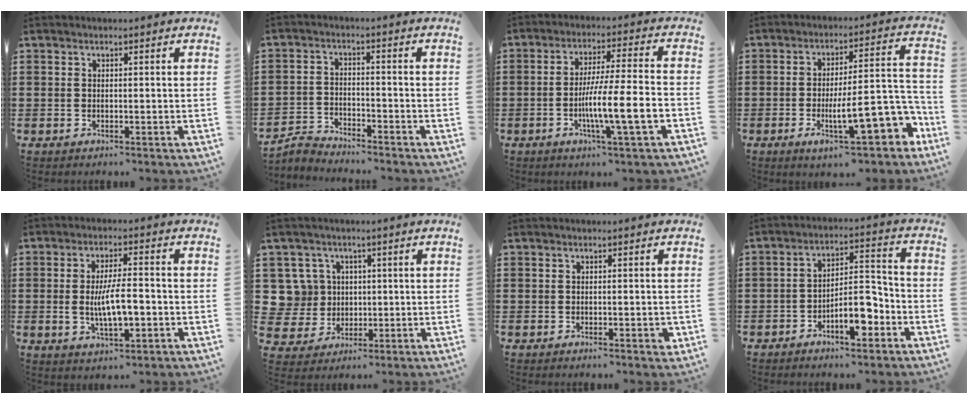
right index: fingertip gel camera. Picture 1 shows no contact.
{"total": 3.2, "force": [-3.1, 0.4, 0.1], "torque": [-0.016, 0.003, -0.070]}
{"total": 10.2, "force": [-3.5, 0.8, 9.6], "torque": [-0.171, -0.008, -0.063]}
{"total": 14.7, "force": [-5.6, 4.6, 12.7], "torque": [-0.174, -0.002, -0.090]}
{"total": 7.6, "force": [-1.0, 2.6, 7.1], "torque": [-0.142, -0.002, -0.023]}
{"total": 7.7, "force": [1.6, 7.2, 2.2], "torque": [-0.096, 0.012, 0.032]}
{"total": 1.1, "force": [-0.4, 0.4, 1.0], "torque": [-0.018, -0.002, -0.006]}
{"total": 7.8, "force": [-4.2, 3.1, 5.9], "torque": [-0.092, 0.008, -0.076]}